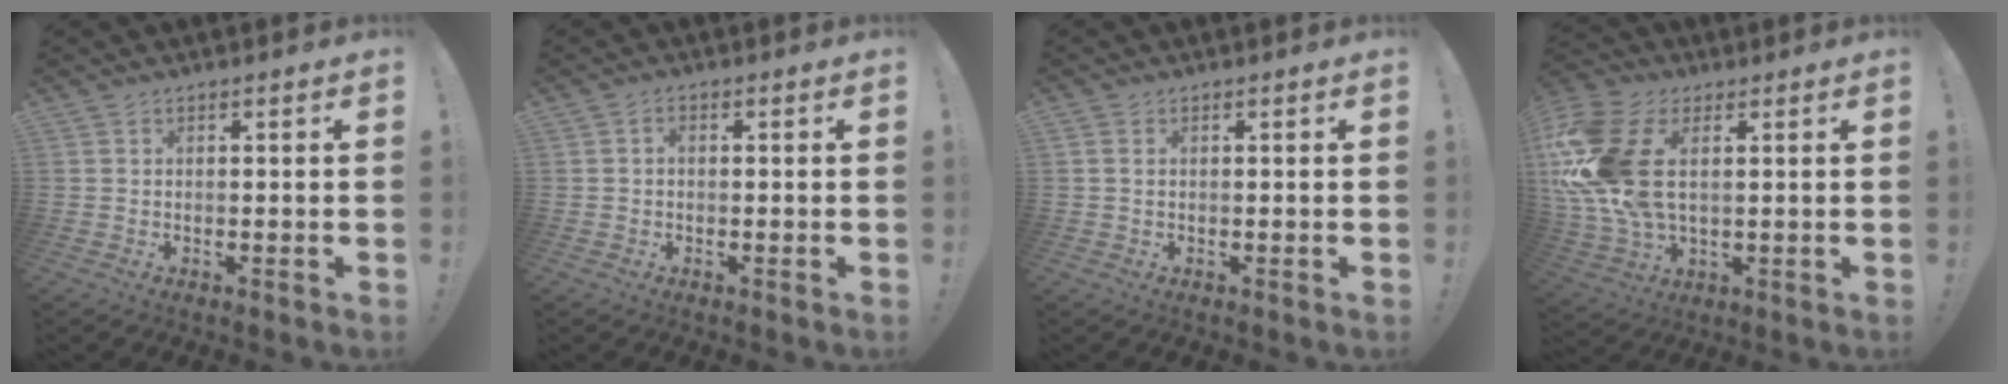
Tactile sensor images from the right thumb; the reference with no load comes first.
{"total": 1.2, "force": [-0.6, 0.8, 0.7], "torque": [-0.016, 0.007, -0.010]}
{"total": 0.9, "force": [0.4, 0.5, 0.6], "torque": [-0.013, 0.002, 0.007]}
{"total": 20.4, "force": [4.1, 12.6, 15.5], "torque": [-0.317, -0.010, 0.076]}